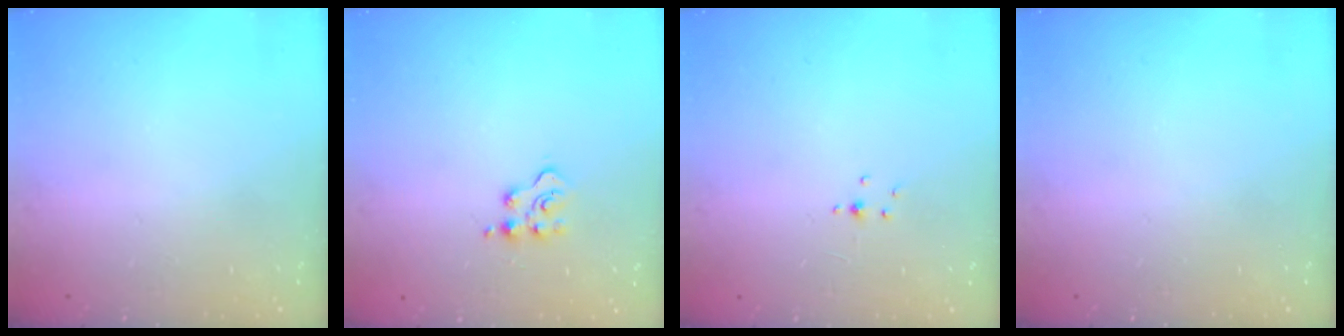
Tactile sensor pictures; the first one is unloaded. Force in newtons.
{"total": 4.7, "press": 4.7, "slide": 0.5}
{"total": 1.8, "press": 1.8, "slide": 0.2}
{"total": 0.0}